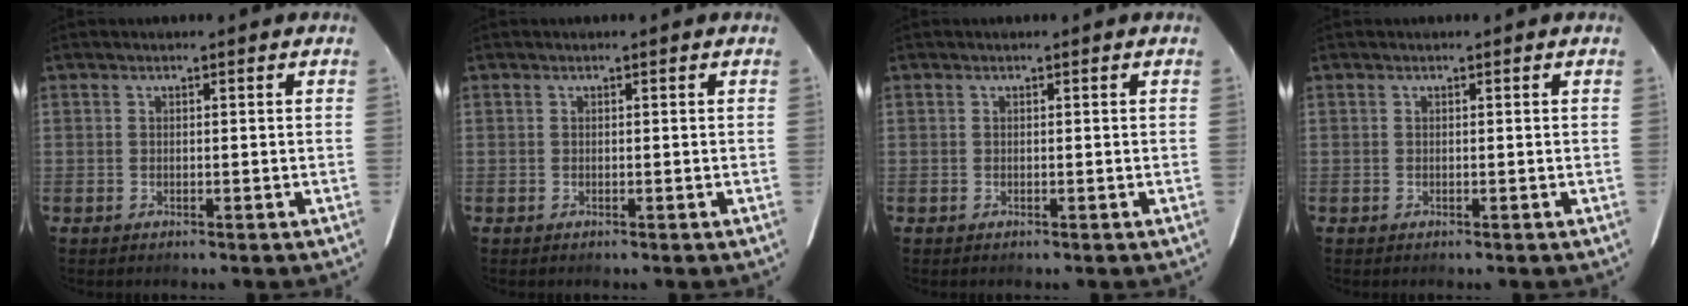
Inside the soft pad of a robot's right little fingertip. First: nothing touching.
{"total": 0.0}
{"total": 0.0}
{"total": 0.0}